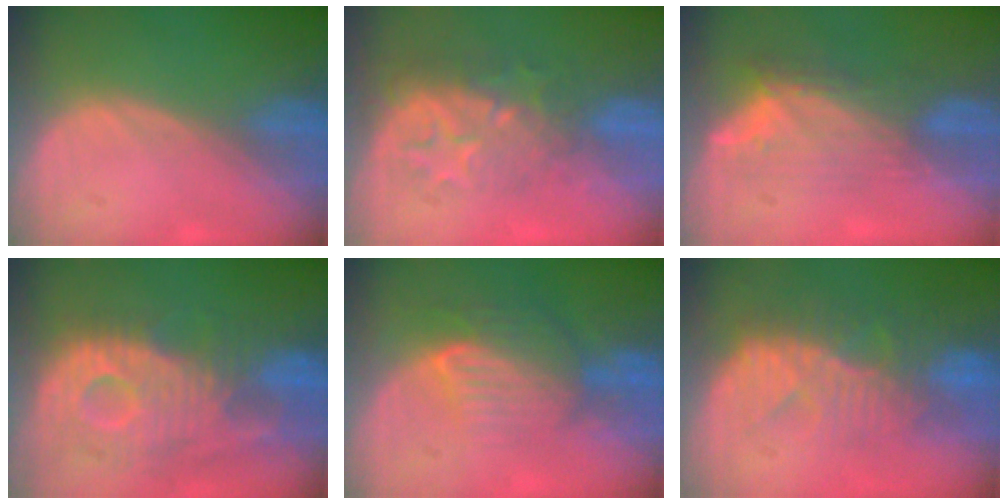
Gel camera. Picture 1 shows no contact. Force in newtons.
{"total": 8.8, "press": 7.7, "slide": 4.2}
{"total": 7.4, "press": 6.6, "slide": 3.4}
{"total": 12.3, "press": 10.9, "slide": 5.7}
{"total": 7.5, "press": 7.3, "slide": 1.6}
{"total": 10.0, "press": 9.0, "slide": 4.2}